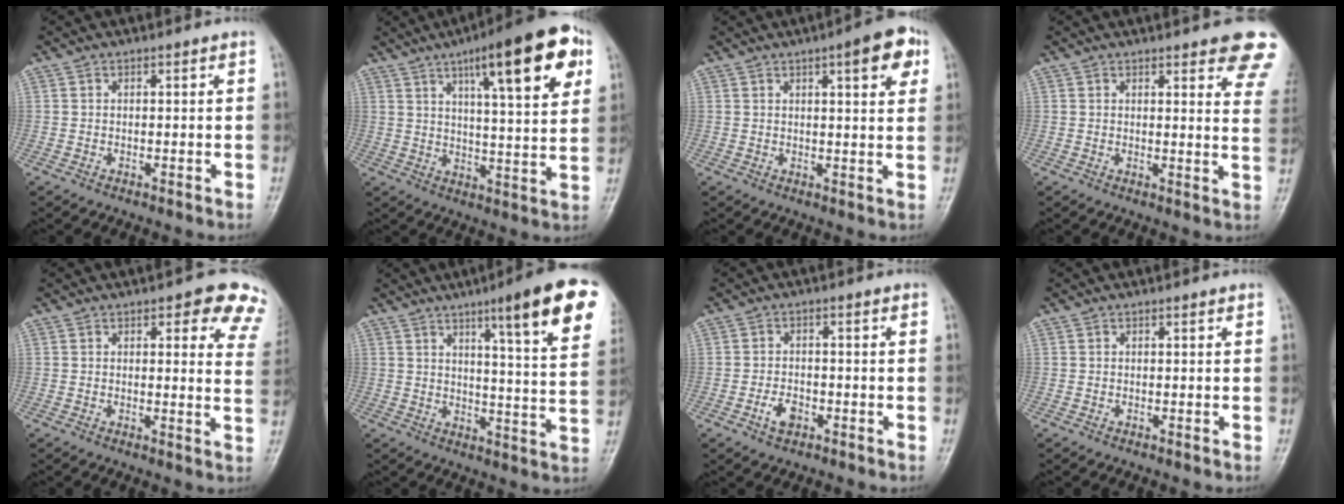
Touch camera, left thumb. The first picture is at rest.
{"total": 19.8, "force": [9.2, 4.7, 16.9], "torque": [-0.218, -0.016, 0.130]}
{"total": 8.0, "force": [3.7, 2.1, 6.8], "torque": [-0.072, -0.006, 0.043]}
{"total": 12.0, "force": [8.2, 3.4, 8.1], "torque": [-0.063, -0.035, 0.077]}
{"total": 10.5, "force": [6.6, 4.1, 7.0], "torque": [-0.035, -0.025, 0.056]}
{"total": 18.0, "force": [9.6, 2.3, 15.1], "torque": [-0.176, -0.040, 0.123]}
{"total": 3.6, "force": [-1.8, 2.2, 2.2], "torque": [-0.038, 0.012, -0.032]}
{"total": 0.0}